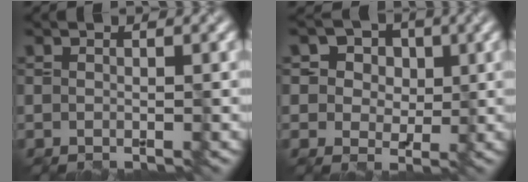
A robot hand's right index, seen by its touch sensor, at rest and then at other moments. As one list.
[{"total": 6.9, "force": [3.2, 5.3, 2.9], "torque": [-0.044, 0.016, 0.031]}]